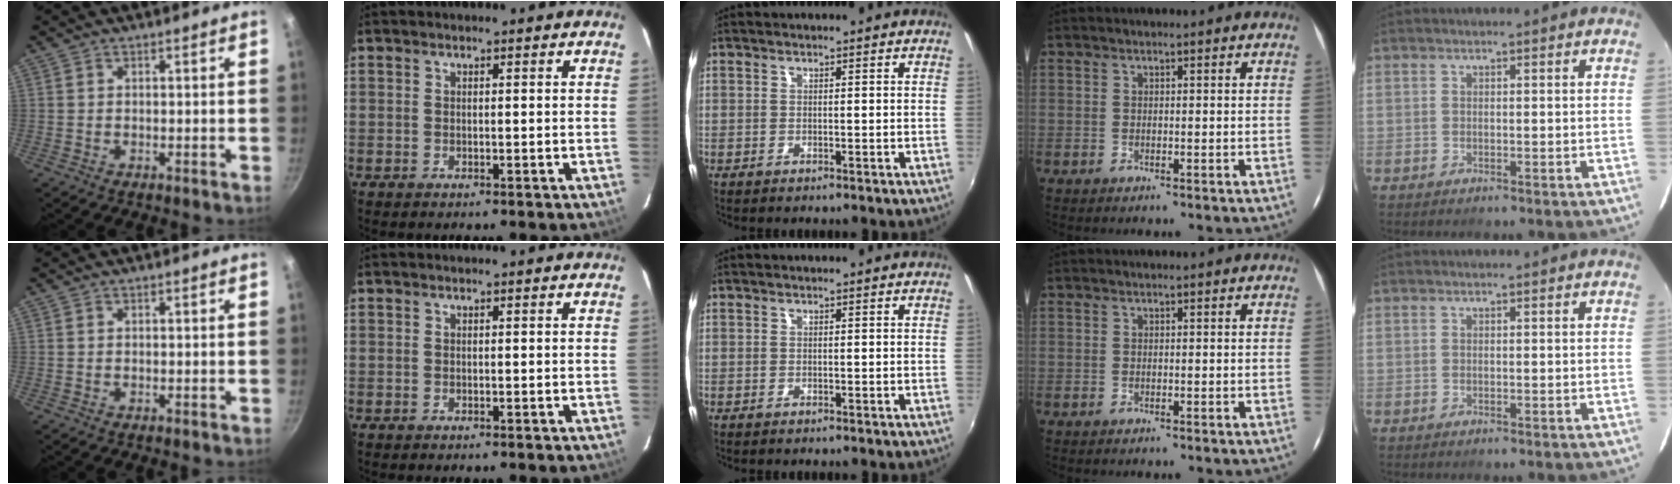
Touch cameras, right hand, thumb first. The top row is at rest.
{}